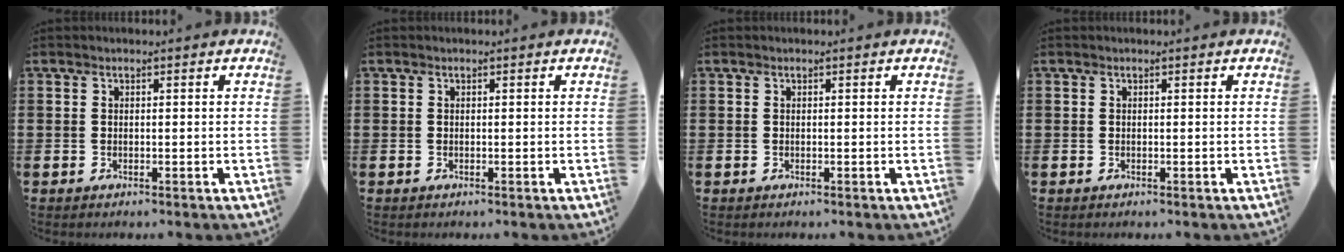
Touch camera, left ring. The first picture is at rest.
{"total": 0.0}
{"total": 0.0}
{"total": 0.0}